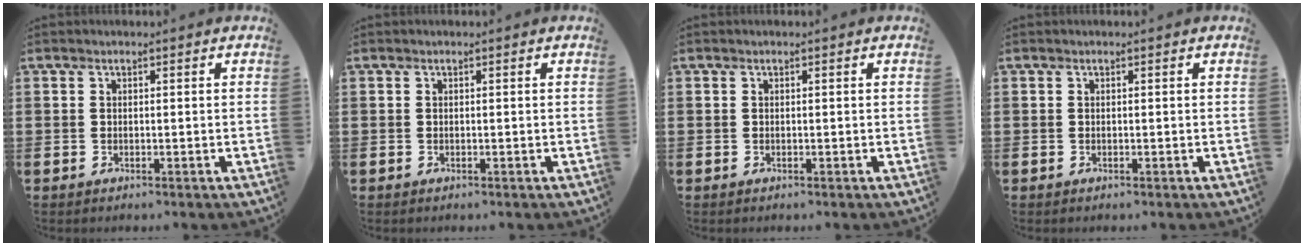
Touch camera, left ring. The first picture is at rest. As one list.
[{"total": 0.0}, {"total": 0.0}, {"total": 0.0}]